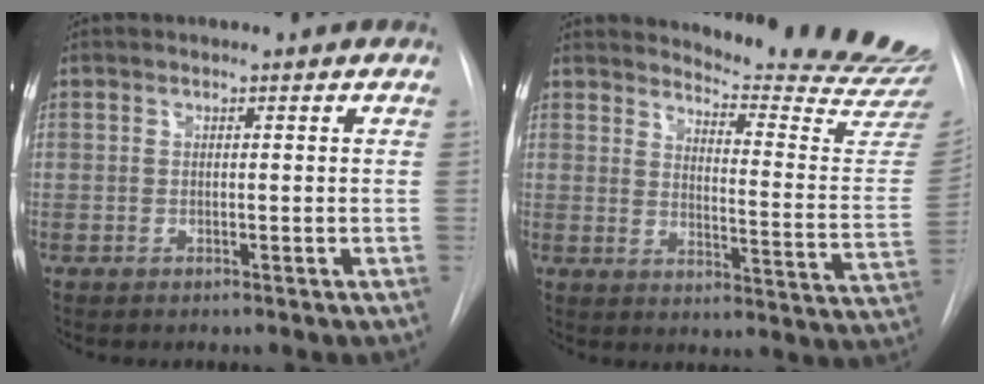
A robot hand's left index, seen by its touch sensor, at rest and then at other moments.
{"total": 18.9, "force": [18.6, -0.5, 3.5], "torque": [-0.048, -0.162, 0.208]}